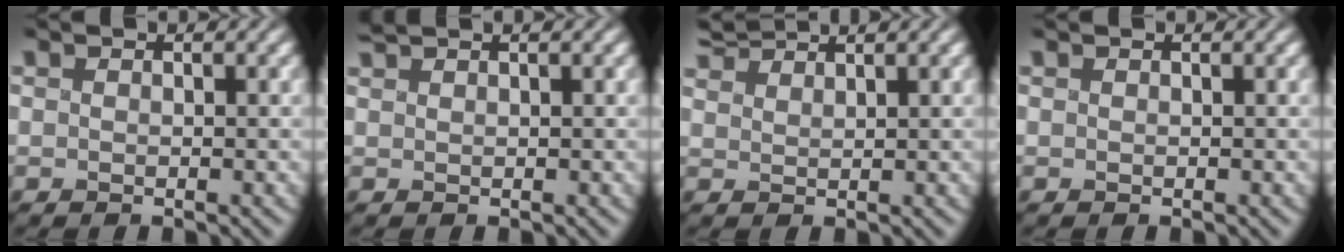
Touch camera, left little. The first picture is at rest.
{"total": 1.1, "force": [1.1, 0.0, 0.4], "torque": [-0.012, 0.010, 0.025]}
{"total": 3.1, "force": [2.9, 0.3, 0.9], "torque": [-0.028, 0.019, 0.058]}
{"total": 0.0}